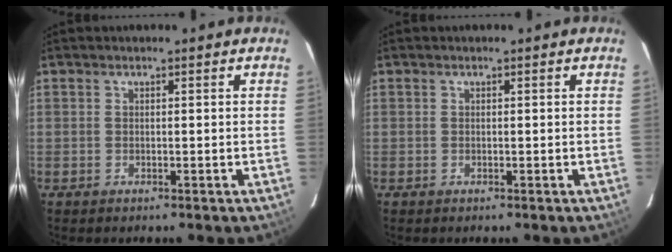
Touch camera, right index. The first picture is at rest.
{"total": 0.0}